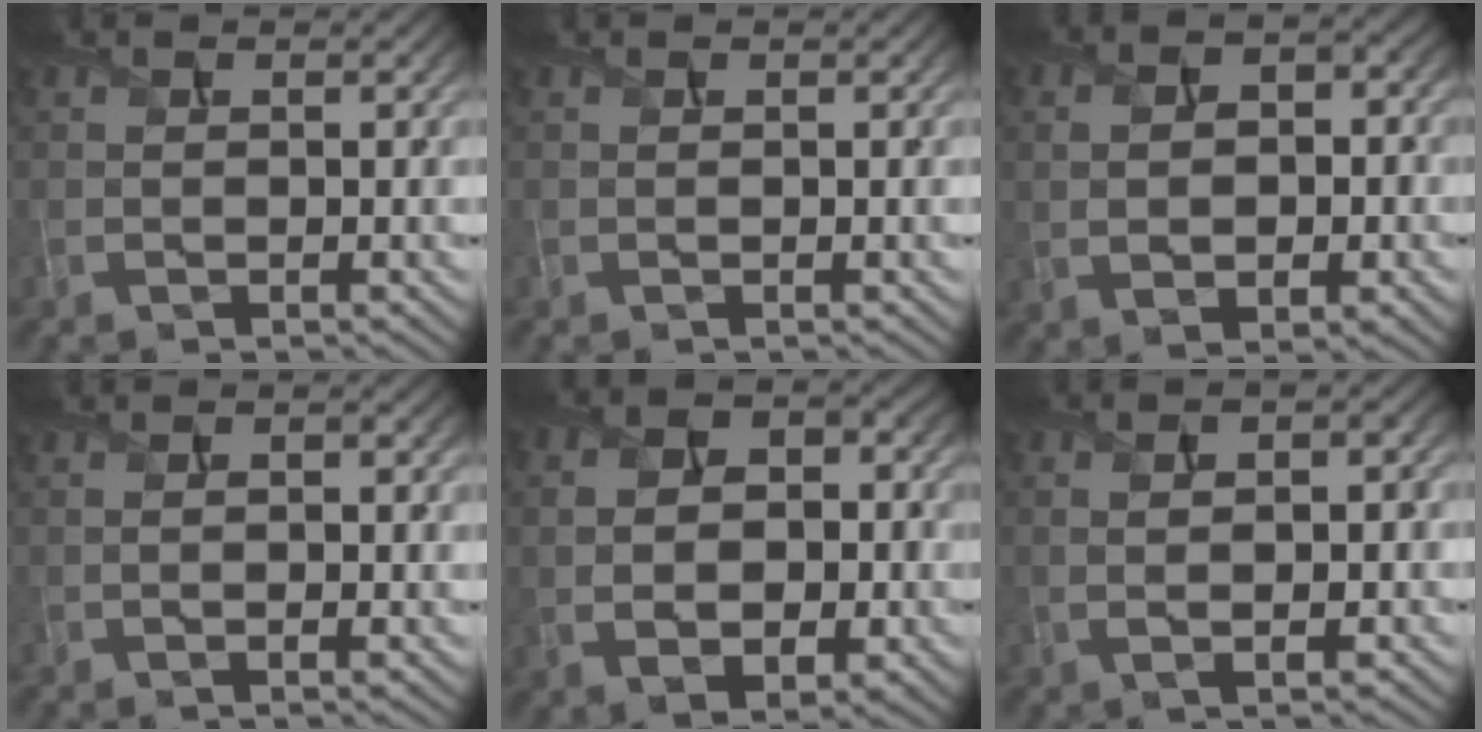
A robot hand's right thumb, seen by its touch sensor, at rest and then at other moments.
{"total": 0.0}
{"total": 6.7, "force": [-0.3, 4.4, 5.0], "torque": [-0.065, -0.005, -0.014]}
{"total": 2.6, "force": [0.0, 1.2, 2.3], "torque": [-0.021, -0.008, -0.003]}
{"total": 9.3, "force": [-1.1, 6.5, 6.6], "torque": [-0.109, -0.007, -0.023]}
{"total": 6.4, "force": [-0.2, 3.2, 5.5], "torque": [-0.068, -0.004, -0.007]}